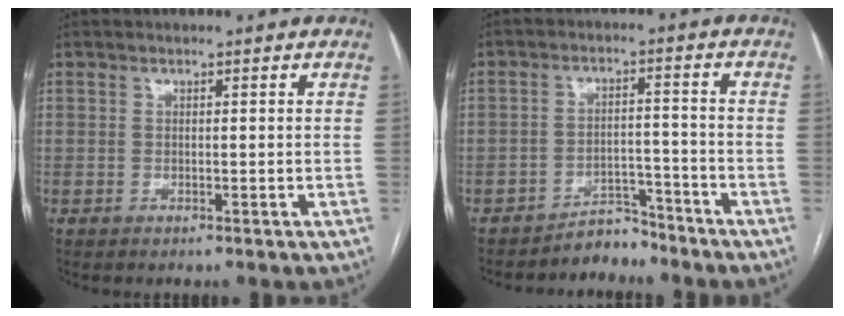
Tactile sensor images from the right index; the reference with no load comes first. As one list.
[{"total": 4.4, "force": [-4.1, 1.4, -0.3], "torque": [0.009, 0.011, -0.066]}]